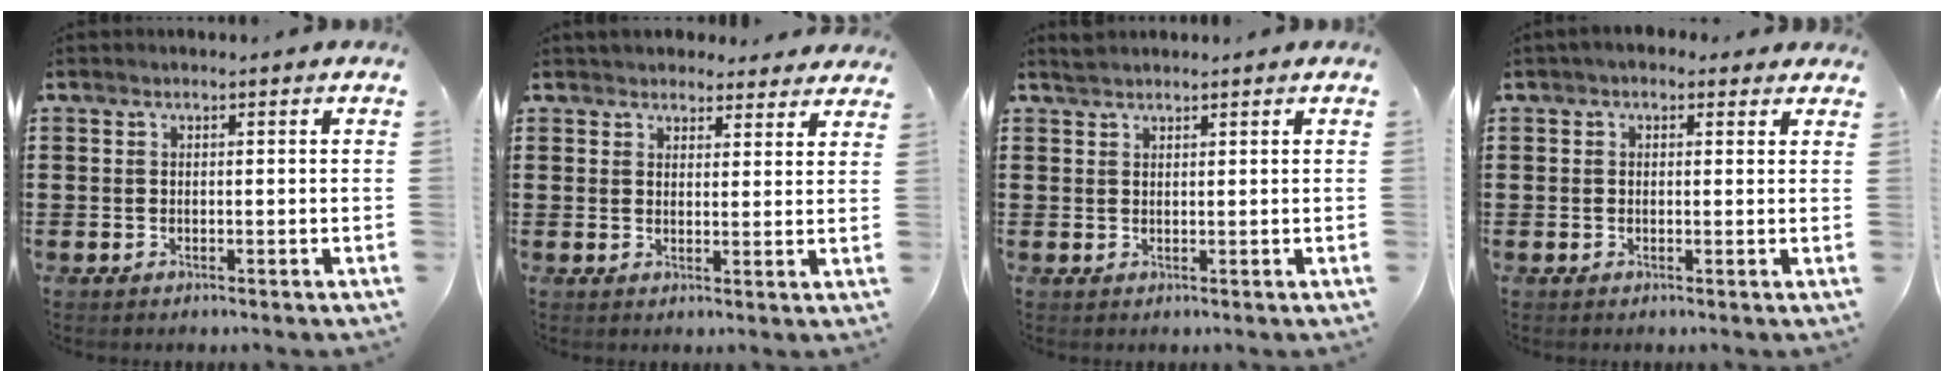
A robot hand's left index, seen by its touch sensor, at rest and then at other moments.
{"total": 3.3, "force": [3.2, 1.0, 0.1], "torque": [-0.003, -0.008, 0.059]}
{"total": 1.4, "force": [1.3, 0.3, 0.1], "torque": [-0.004, 0.001, 0.027]}
{"total": 1.9, "force": [1.0, 1.4, 0.8], "torque": [-0.021, 0.009, 0.018]}